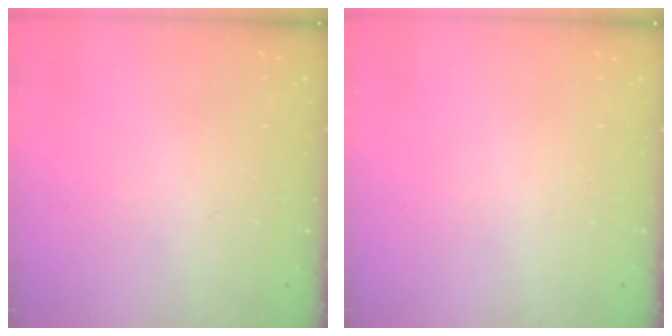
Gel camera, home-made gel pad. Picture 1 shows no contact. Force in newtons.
{"total": 0.0}